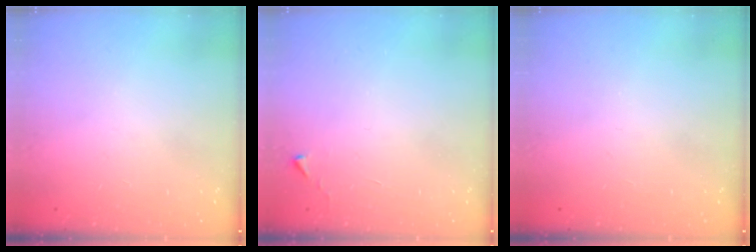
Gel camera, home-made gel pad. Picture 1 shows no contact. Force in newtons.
{"total": 2.7, "press": 2.6, "slide": 0.4}
{"total": 0.0}